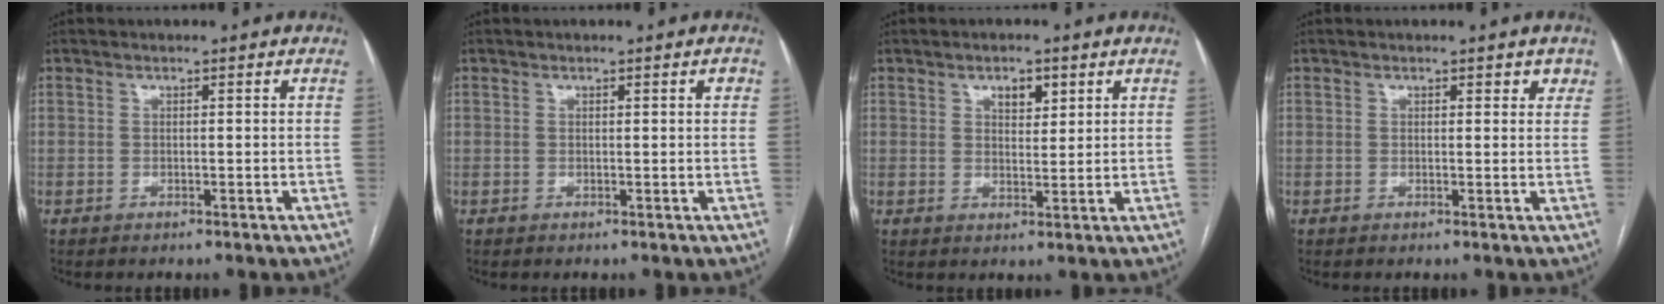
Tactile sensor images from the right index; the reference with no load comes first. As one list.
[{"total": 1.1, "force": [0.5, 0.1, 1.0], "torque": [-0.014, 0.003, 0.004]}, {"total": 3.4, "force": [1.8, 1.6, 2.3], "torque": [-0.035, 0.000, 0.030]}, {"total": 2.0, "force": [1.4, 1.0, 1.1], "torque": [-0.001, 0.002, 0.012]}]